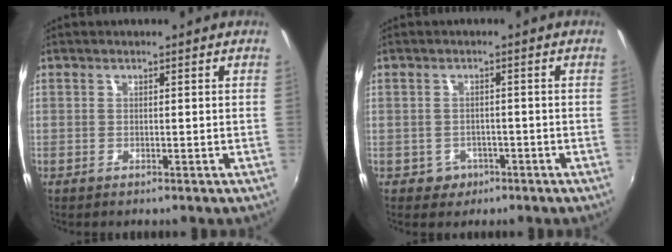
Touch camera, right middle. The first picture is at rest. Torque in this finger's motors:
{"motor_torque": [0.22, -0.14, -0.05, -0.01]}